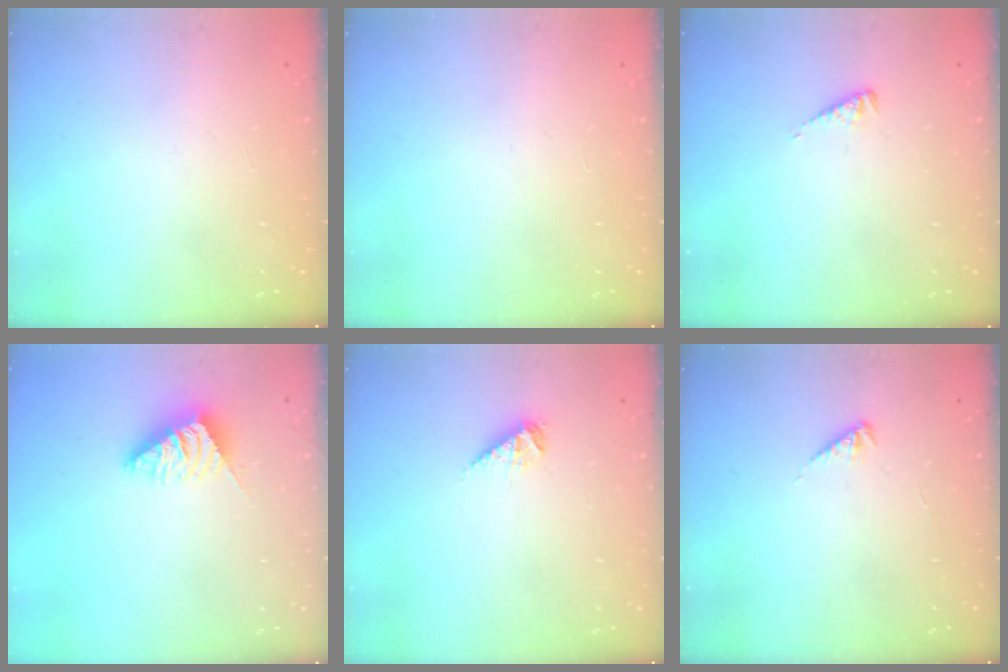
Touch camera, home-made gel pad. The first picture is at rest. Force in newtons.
{"total": 0.0}
{"total": 2.7, "press": 2.7, "slide": 0.3}
{"total": 2.5, "press": 2.4, "slide": 0.6}
{"total": 5.2, "press": 5.1, "slide": 0.7}
{"total": 2.5, "press": 2.5, "slide": 0.5}